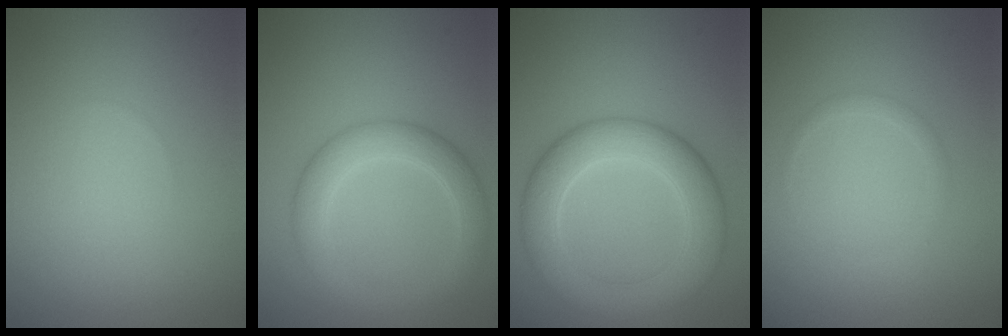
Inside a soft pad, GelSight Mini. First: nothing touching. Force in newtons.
{"total": 4.2, "press": 4.2, "slide": 0.2}
{"total": 5.7, "press": 5.7, "slide": 0.5}
{"total": 0.9, "press": 0.9, "slide": 0.0}